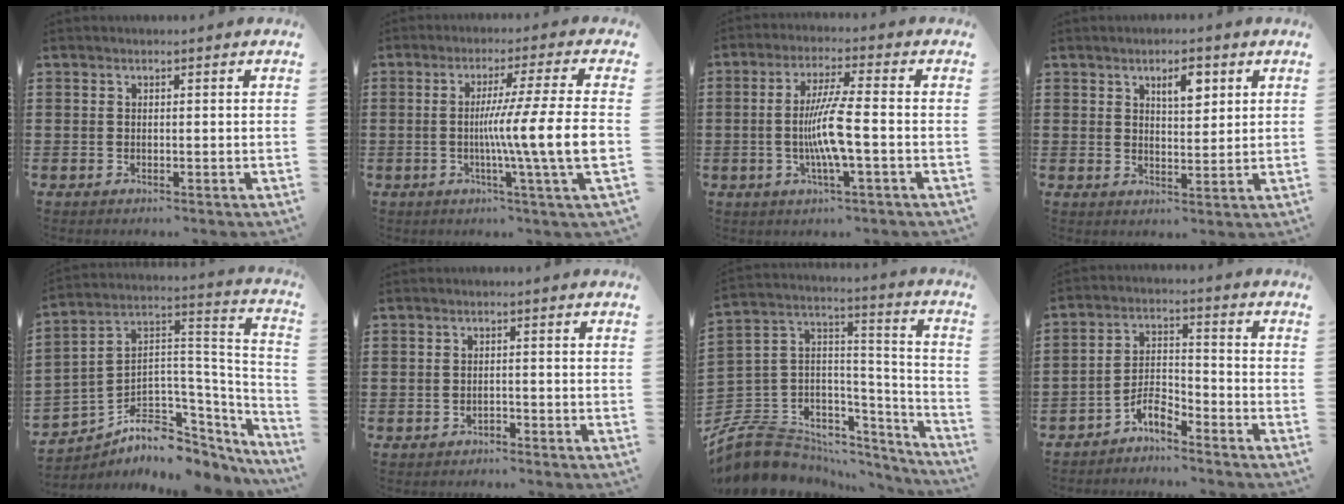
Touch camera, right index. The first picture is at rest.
{"total": 11.9, "force": [-1.7, -1.3, 11.7], "torque": [-0.218, -0.019, -0.041]}
{"total": 7.5, "force": [-1.3, 0.4, 7.4], "torque": [-0.149, -0.012, -0.034]}
{"total": 4.4, "force": [2.2, 1.7, 3.3], "torque": [-0.047, 0.000, 0.032]}
{"total": 6.7, "force": [-3.9, 4.7, 2.6], "torque": [-0.072, -0.020, -0.068]}
{"total": 1.0, "force": [-1.0, 0.4, -0.1], "torque": [-0.003, 0.004, -0.022]}
{"total": 8.6, "force": [-6.0, 5.8, 2.2], "torque": [-0.077, -0.003, -0.114]}
{"total": 4.7, "force": [-4.1, 1.3, 2.0], "torque": [-0.045, 0.007, -0.082]}